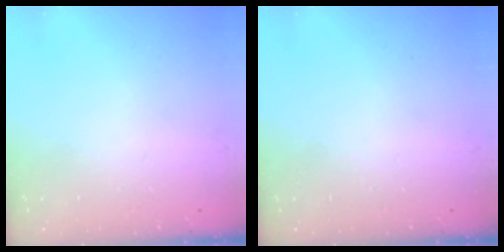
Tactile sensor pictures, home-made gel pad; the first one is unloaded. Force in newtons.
{"total": 0.0}